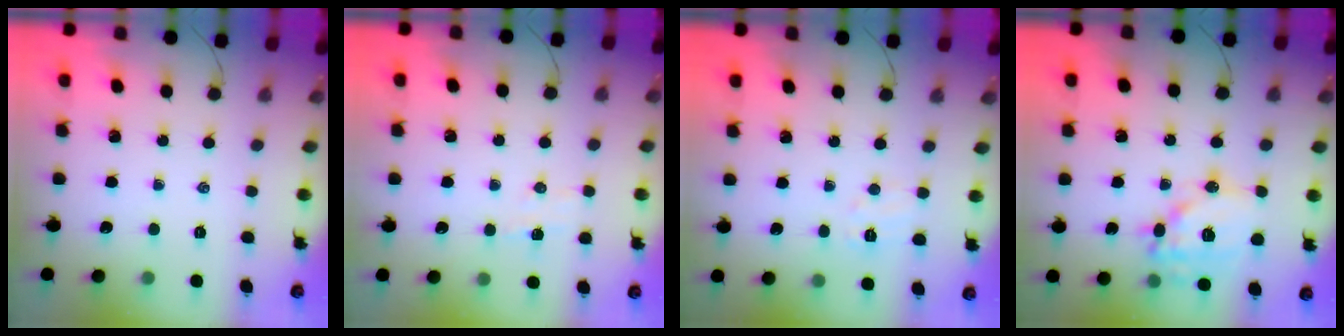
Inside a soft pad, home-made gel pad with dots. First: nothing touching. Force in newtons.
{"total": 4.5, "press": 4.4, "slide": 1.1}
{"total": 5.0, "press": 4.9, "slide": 1.1}
{"total": 15.1, "press": 15.0, "slide": 2.1}